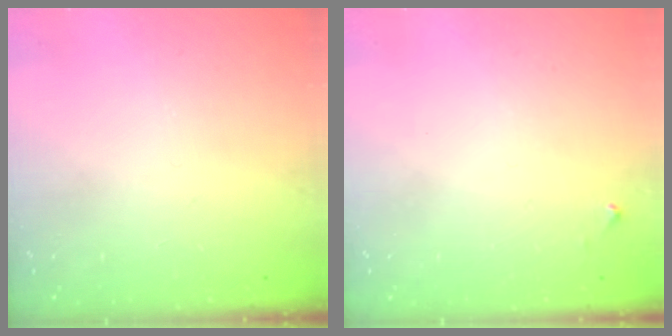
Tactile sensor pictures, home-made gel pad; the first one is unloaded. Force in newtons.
{"total": 3.9, "press": 3.9, "slide": 0.6}